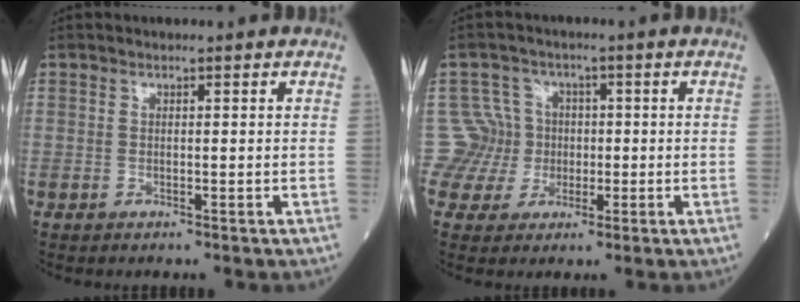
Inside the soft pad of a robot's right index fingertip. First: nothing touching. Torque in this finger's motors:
{"motor_torque": [-0.33, -0.14, -0.21, -0.10]}